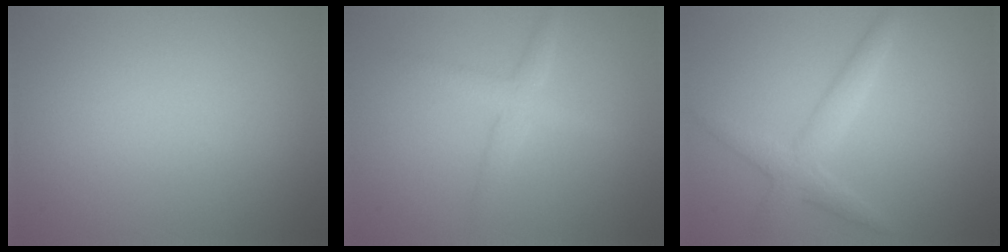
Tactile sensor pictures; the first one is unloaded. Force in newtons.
{"total": 2.3, "press": 2.3, "slide": 0.1}
{"total": 2.9, "press": 2.9, "slide": 0.1}